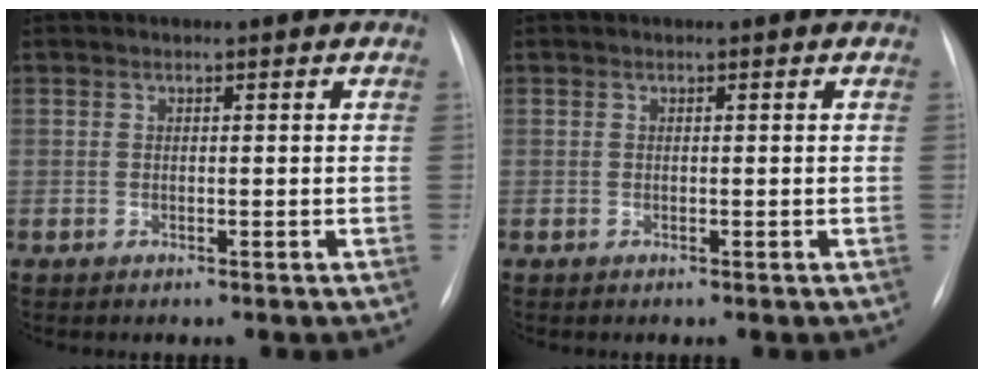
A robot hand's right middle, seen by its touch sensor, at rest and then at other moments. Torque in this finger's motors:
{"motor_torque": [0.00, 0.00, 0.00, 0.00]}